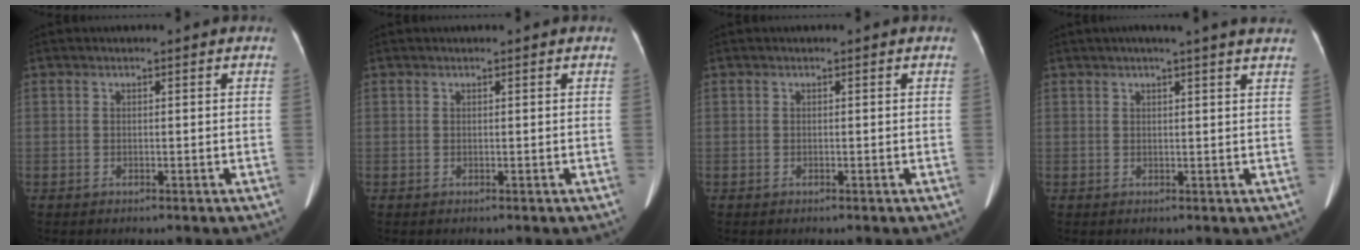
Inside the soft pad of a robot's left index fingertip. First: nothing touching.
{"total": 0.8, "force": [0.7, 0.2, 0.4], "torque": [-0.009, 0.013, 0.009]}
{"total": 0.6, "force": [-0.5, -0.1, -0.2], "torque": [0.003, -0.006, -0.006]}
{"total": 7.7, "force": [6.5, -0.3, 4.2], "torque": [-0.055, 0.019, 0.063]}